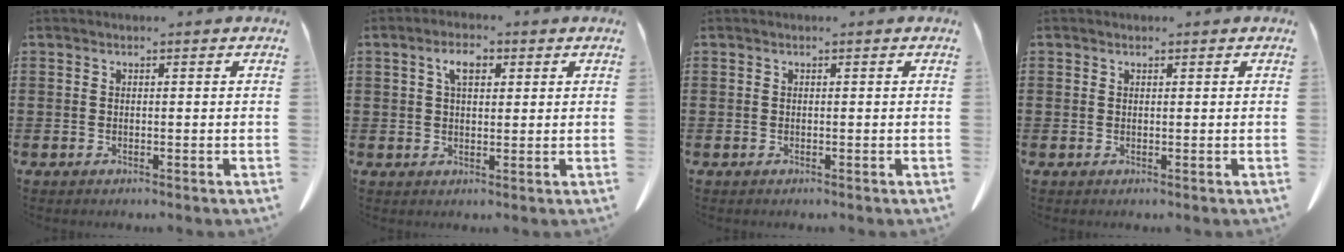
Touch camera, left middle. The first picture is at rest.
{"total": 3.9, "force": [1.6, 1.7, 3.1], "torque": [-0.059, 0.008, 0.025]}
{"total": 0.0}
{"total": 0.6, "force": [0.4, 0.4, 0.0], "torque": [-0.002, 0.002, 0.008]}